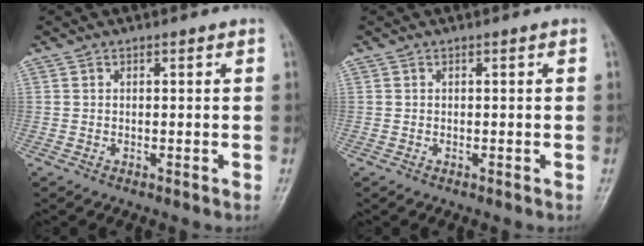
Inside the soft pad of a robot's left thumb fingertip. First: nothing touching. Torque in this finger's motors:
{"motor_torque": [0.03, 0.06, -0.16, -0.10, 0.05]}